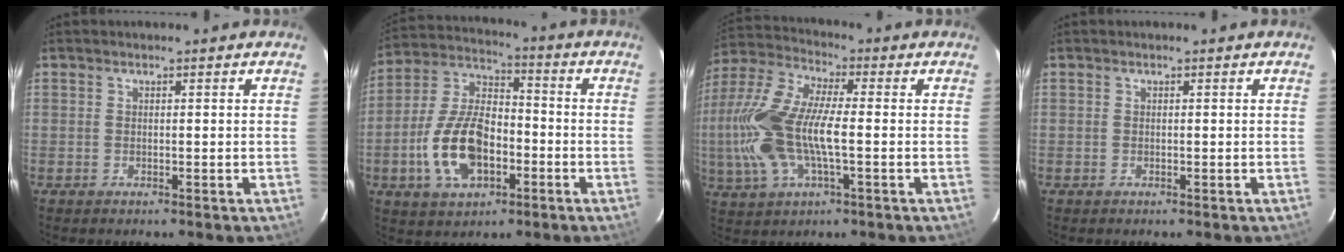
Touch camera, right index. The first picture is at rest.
{"total": 15.4, "force": [-4.9, 8.7, 11.7], "torque": [-0.243, 0.013, -0.081]}
{"total": 18.4, "force": [-2.1, 7.3, 16.7], "torque": [-0.352, 0.001, -0.044]}
{"total": 0.0}